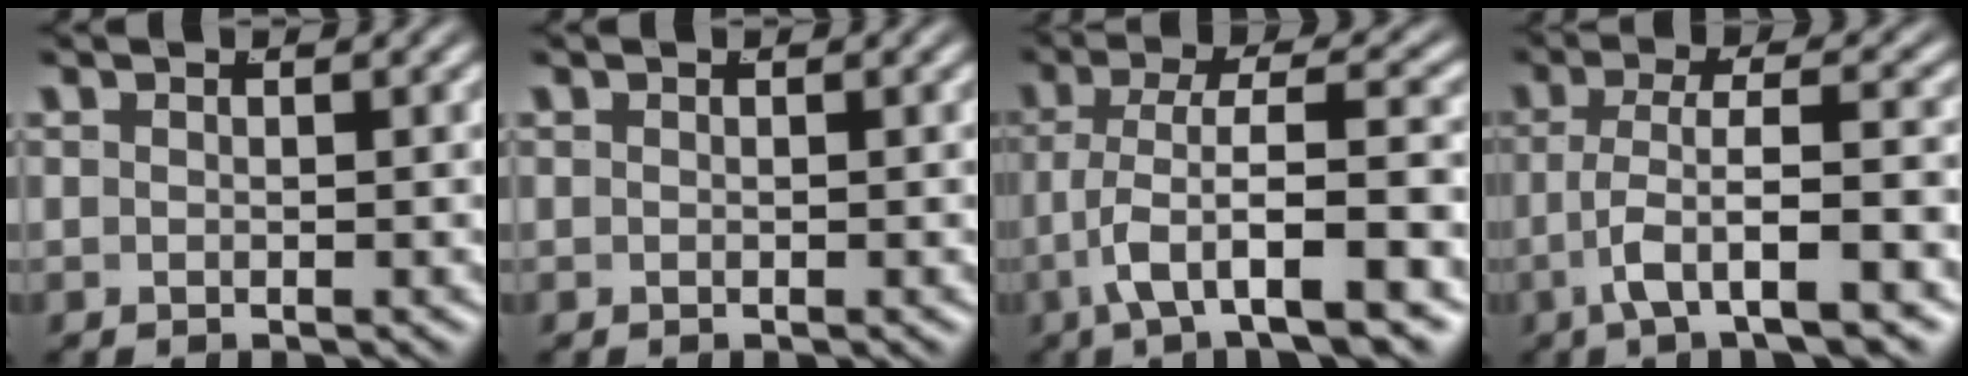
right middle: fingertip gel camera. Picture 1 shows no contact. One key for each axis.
{"total": 0.0}
{"total": 7.1, "fx": -2.4, "fy": 2.3, "fz": 6.3, "tx": -0.117, "ty": -0.022, "tz": -0.024}
{"total": 5.3, "fx": -2.2, "fy": 1.1, "fz": 4.6, "tx": -0.092, "ty": -0.018, "tz": -0.024}